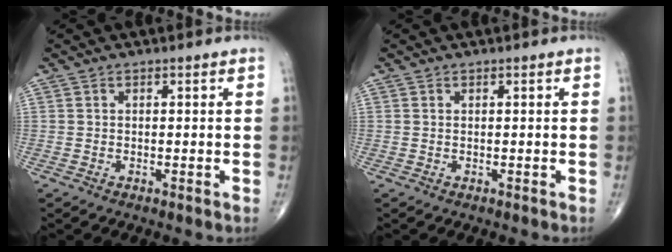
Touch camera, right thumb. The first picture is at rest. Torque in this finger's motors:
{"motor_torque": [0.12, 0.54, 0.10, 0.04, -0.05]}